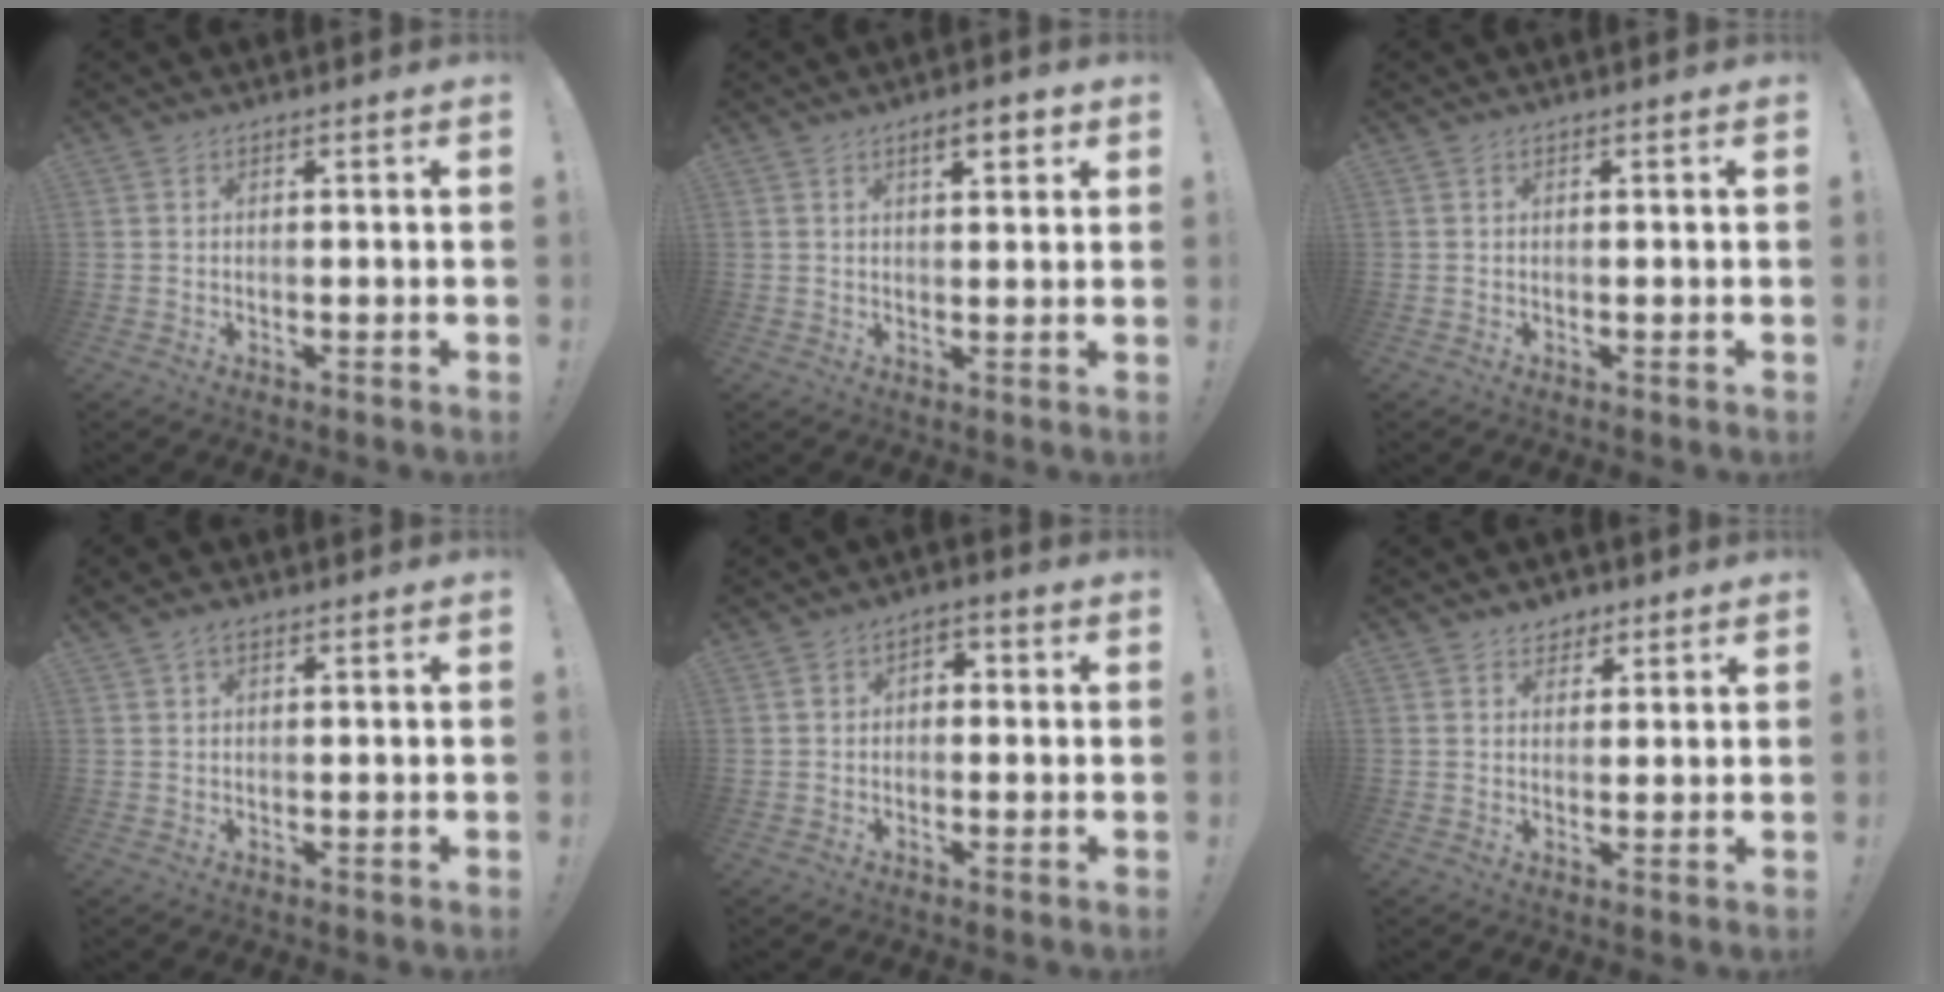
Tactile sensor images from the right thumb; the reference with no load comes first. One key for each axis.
{"total": 4.5, "fx": 2.5, "fy": 1.6, "fz": 3.4, "tx": -0.047, "ty": -0.005, "tz": 0.037}
{"total": 0.0}
{"total": 2.4, "fx": 1.5, "fy": 1.1, "fz": 1.5, "tx": -0.022, "ty": -0.001, "tz": 0.026}
{"total": 3.2, "fx": -0.9, "fy": 2.6, "fz": 1.6, "tx": -0.013, "ty": 0.010, "tz": -0.021}
{"total": 3.9, "fx": 2.6, "fy": 2.9, "fz": 0.5, "tx": 0.011, "ty": -0.016, "tz": 0.046}